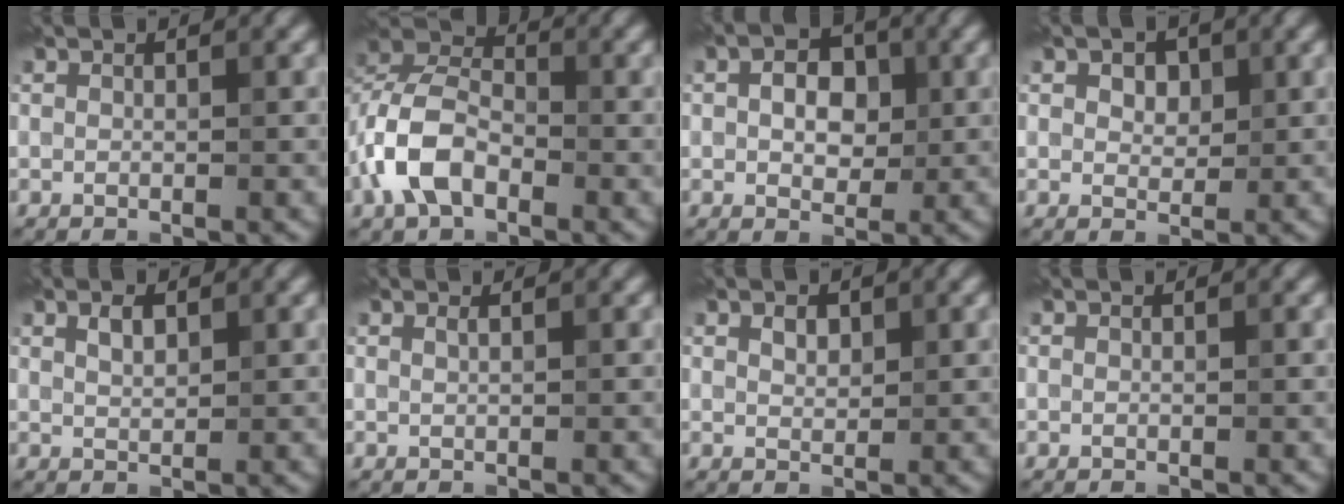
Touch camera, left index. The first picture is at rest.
{"total": 6.3, "force": [-2.5, 3.9, 4.2], "torque": [-0.091, 0.009, -0.058]}
{"total": 3.5, "force": [0.4, 2.4, 2.5], "torque": [-0.040, 0.003, -0.001]}
{"total": 2.2, "force": [1.1, 1.4, 1.2], "torque": [-0.018, 0.003, 0.011]}
{"total": 1.4, "force": [0.9, 0.5, 0.9], "torque": [-0.017, 0.001, 0.018]}
{"total": 0.6, "force": [0.4, 0.0, 0.4], "torque": [-0.010, 0.001, 0.008]}
{"total": 1.2, "force": [0.9, 0.6, 0.6], "torque": [-0.009, 0.000, 0.015]}
{"total": 0.0}